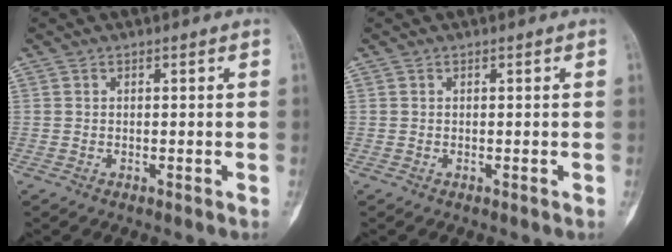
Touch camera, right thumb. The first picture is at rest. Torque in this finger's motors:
{"motor_torque": [0.56, 0.56, -0.01, 0.01, 0.00]}